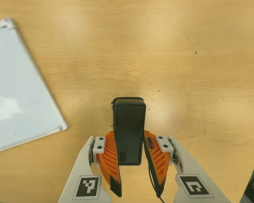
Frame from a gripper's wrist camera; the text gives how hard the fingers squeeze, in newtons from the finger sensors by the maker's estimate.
{"total": 4.9, "left": 3.3, "right": 6.5}